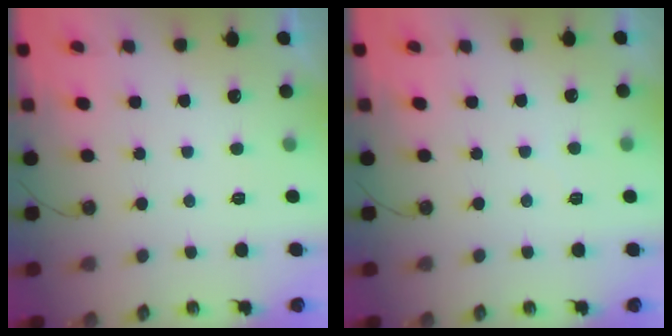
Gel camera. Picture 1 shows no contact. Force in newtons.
{"total": 1.9, "press": 1.9, "slide": 0.3}